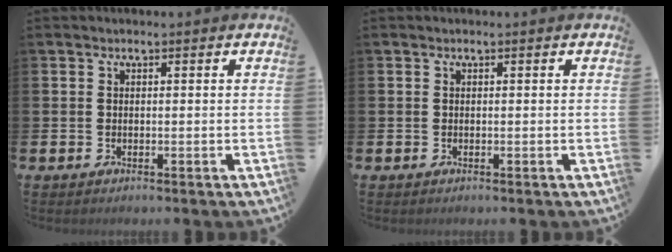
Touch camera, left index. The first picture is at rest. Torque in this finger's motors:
{"motor_torque": [-0.06, -0.04, -0.01, 0.02]}